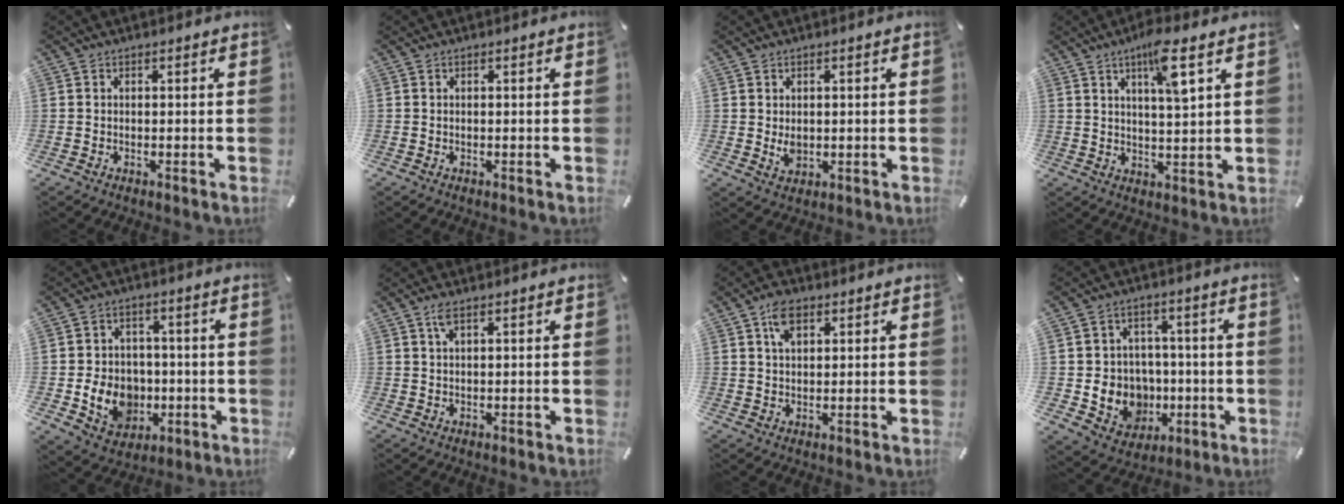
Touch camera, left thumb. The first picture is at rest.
{"total": 0.0}
{"total": 2.5, "force": [0.3, 1.9, 1.6], "torque": [-0.023, -0.001, 0.005]}
{"total": 8.8, "force": [4.7, 1.6, 7.2], "torque": [-0.119, -0.016, 0.073]}
{"total": 11.0, "force": [-2.4, 9.3, 5.3], "torque": [-0.104, 0.024, -0.036]}
{"total": 2.5, "force": [1.3, 0.7, 2.1], "torque": [-0.045, 0.004, 0.021]}
{"total": 5.9, "force": [2.9, 3.5, 3.8], "torque": [-0.068, 0.001, 0.050]}
{"total": 10.6, "force": [-1.2, 10.2, 2.6], "torque": [-0.046, 0.003, -0.007]}